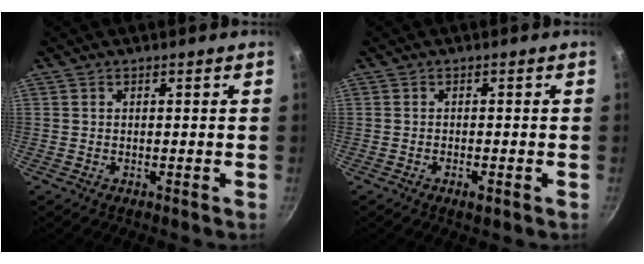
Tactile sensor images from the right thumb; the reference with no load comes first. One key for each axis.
{"total": 1.8, "fx": -0.9, "fy": 0.7, "fz": 1.4, "tx": -0.030, "ty": 0.003, "tz": -0.015}